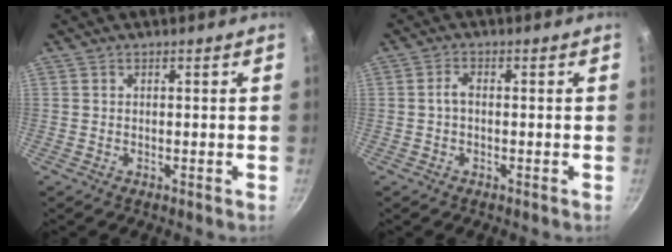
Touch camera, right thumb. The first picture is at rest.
{"total": 2.1, "force": [-0.2, 1.3, 1.7], "torque": [-0.030, 0.012, -0.005]}